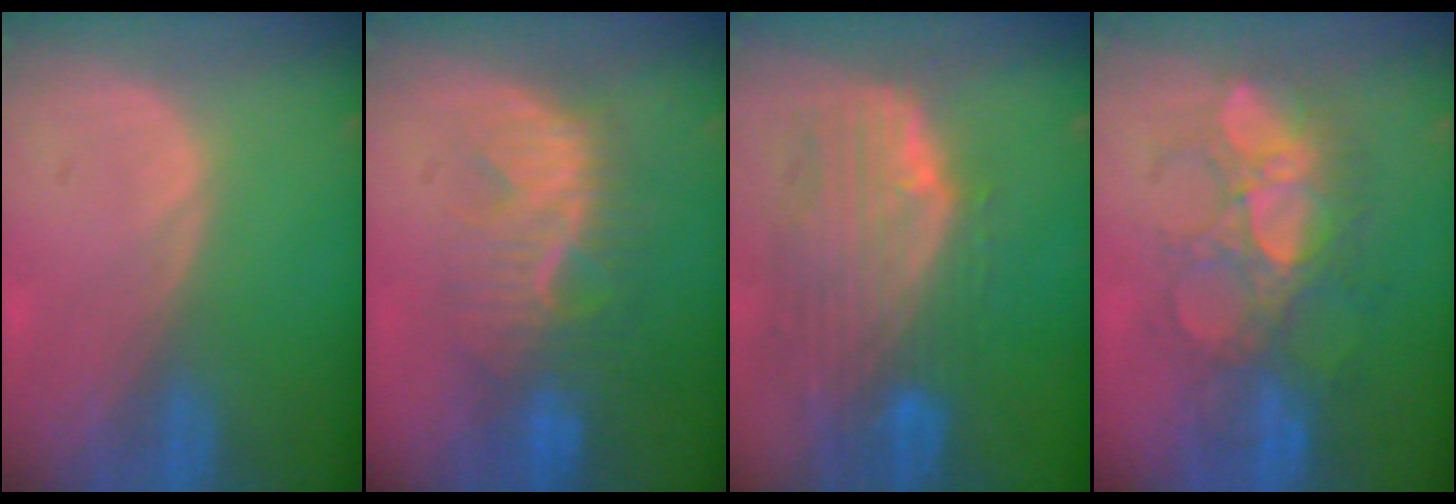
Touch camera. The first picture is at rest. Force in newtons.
{"total": 9.0, "press": 8.3, "slide": 3.4}
{"total": 10.3, "press": 9.0, "slide": 5.1}
{"total": 8.8, "press": 8.6, "slide": 1.5}